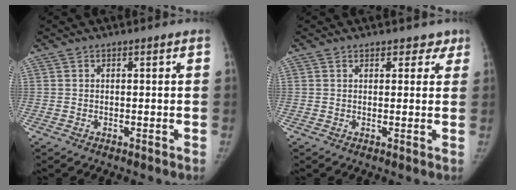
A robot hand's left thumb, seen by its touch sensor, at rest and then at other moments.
{"total": 3.2, "force": [2.3, 2.0, 0.8], "torque": [0.026, -0.007, 0.023]}